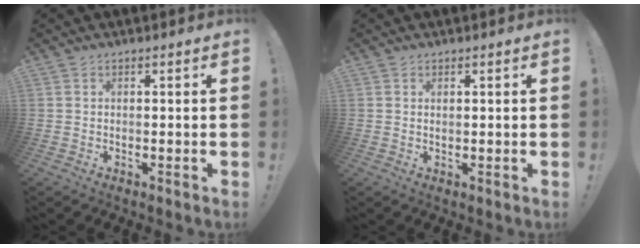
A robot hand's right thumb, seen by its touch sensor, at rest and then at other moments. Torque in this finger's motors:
{"motor_torque": [-0.24, -0.07, -0.02, 0.04, 0.07]}